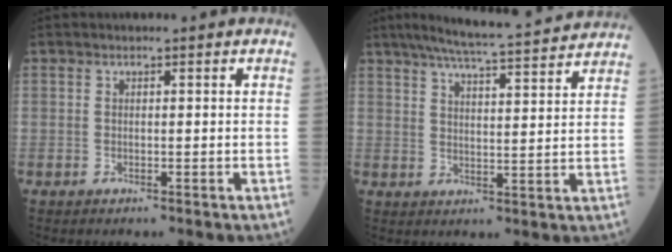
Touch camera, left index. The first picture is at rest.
{"total": 17.0, "force": [15.3, 0.3, 7.4], "torque": [-0.128, 0.016, 0.203]}